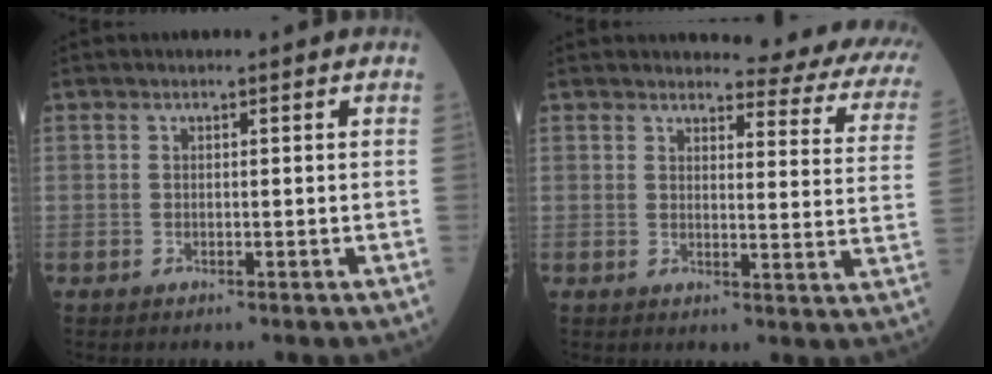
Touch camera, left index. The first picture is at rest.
{"total": 14.0, "force": [12.8, 2.4, 5.1], "torque": [-0.033, -0.068, 0.112]}